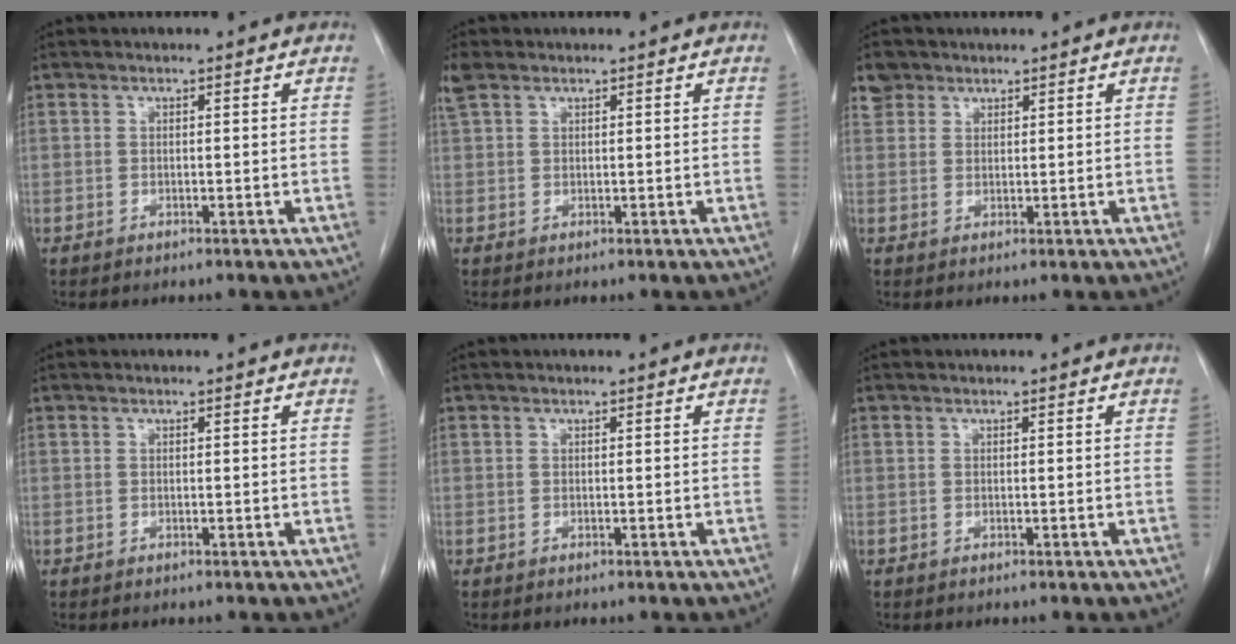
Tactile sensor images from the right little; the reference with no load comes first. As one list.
[{"total": 2.6, "force": [1.8, 1.4, 1.3], "torque": [-0.040, 0.022, 0.041]}, {"total": 2.7, "force": [1.9, 1.9, 0.1], "torque": [0.003, 0.008, 0.031]}, {"total": 0.0}, {"total": 0.0}, {"total": 0.0}]